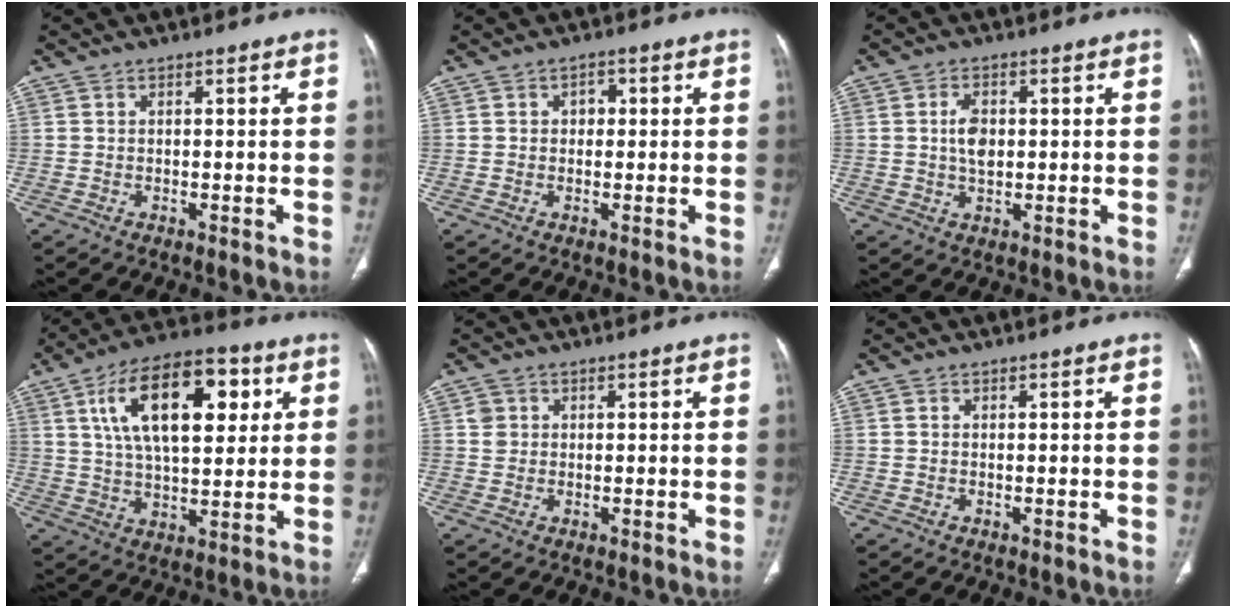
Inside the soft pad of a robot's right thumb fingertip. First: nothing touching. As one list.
[{"total": 2.2, "force": [0.3, 1.8, 1.3], "torque": [-0.006, 0.004, 0.002]}, {"total": 4.6, "force": [0.5, 2.9, 3.6], "torque": [-0.060, 0.000, 0.009]}, {"total": 19.8, "force": [6.5, 9.6, 16.0], "torque": [-0.239, -0.001, 0.106]}, {"total": 2.0, "force": [0.6, 1.8, 0.4], "torque": [0.002, -0.001, 0.010]}, {"total": 0.0}]